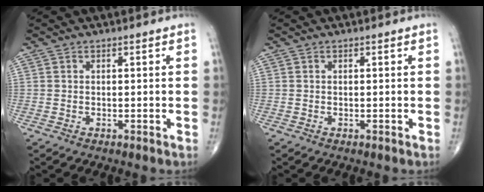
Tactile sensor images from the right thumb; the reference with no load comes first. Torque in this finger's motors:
{"motor_torque": [0.11, 0.17, 0.00, 0.00, 0.01]}